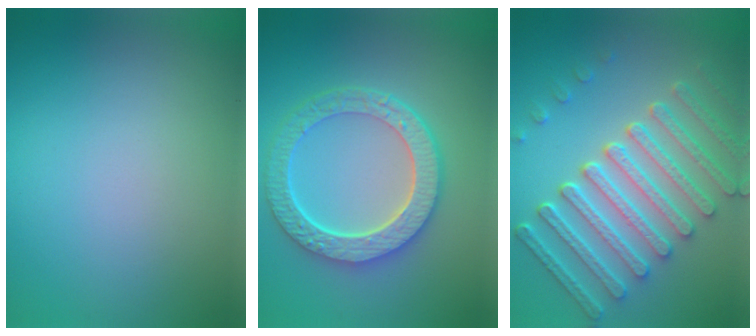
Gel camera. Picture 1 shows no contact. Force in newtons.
{"total": 6.7, "press": 5.3, "slide": 4.2}
{"total": 7.7, "press": 6.1, "slide": 4.8}